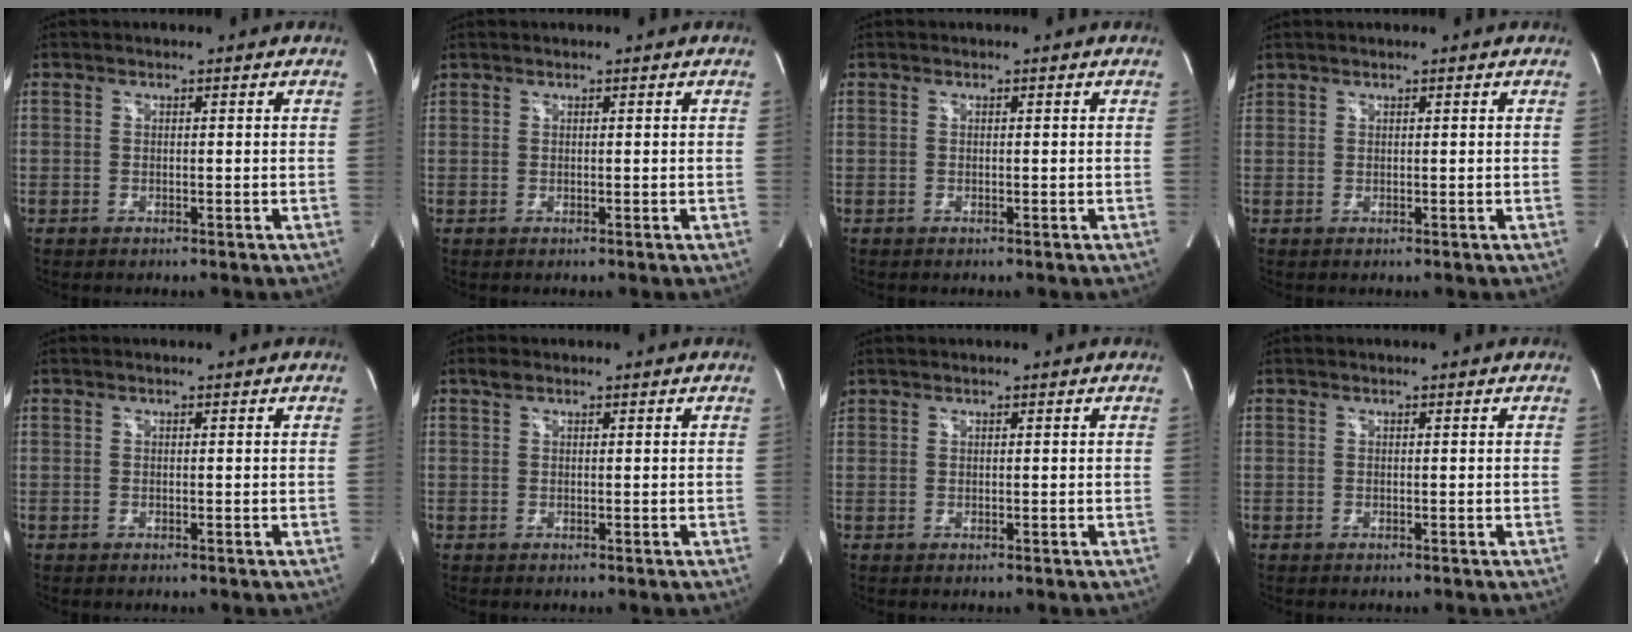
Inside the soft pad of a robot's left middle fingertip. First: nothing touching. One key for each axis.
{"total": 0.6, "fx": 0.6, "fy": 0.0, "fz": 0.2, "tx": -0.013, "ty": 0.014, "tz": 0.019}
{"total": 0.0}
{"total": 1.1, "fx": 1.1, "fy": 0.3, "fz": 0.2, "tx": -0.015, "ty": 0.018, "tz": 0.027}
{"total": 0.0}
{"total": 1.1, "fx": 0.8, "fy": 0.4, "fz": 0.6, "tx": -0.017, "ty": 0.010, "tz": 0.017}
{"total": 0.6, "fx": 0.5, "fy": 0.1, "fz": 0.0, "tx": -0.010, "ty": 0.012, "tz": 0.017}
{"total": 0.0}